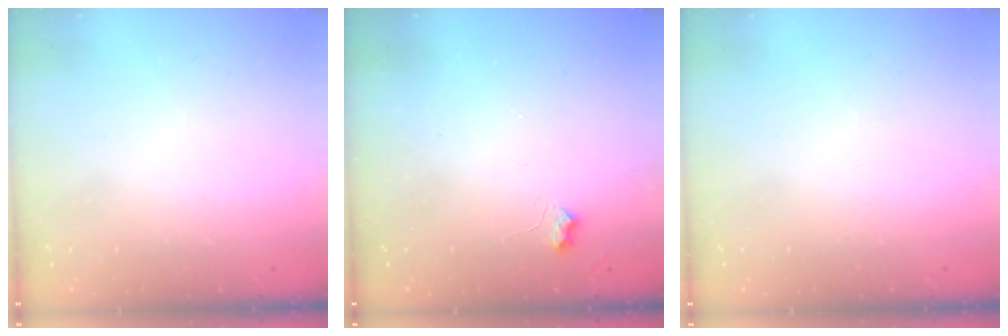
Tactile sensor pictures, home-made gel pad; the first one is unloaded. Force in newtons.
{"total": 3.7, "press": 3.7, "slide": 0.5}
{"total": 0.0}